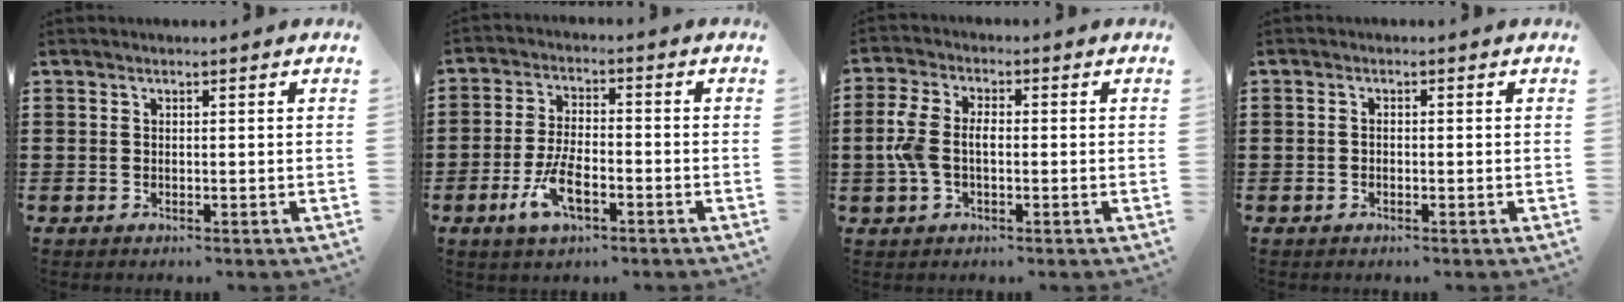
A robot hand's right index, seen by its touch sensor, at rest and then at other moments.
{"total": 6.3, "force": [-2.9, 2.6, 5.0], "torque": [-0.114, -0.001, -0.058]}
{"total": 5.2, "force": [-0.5, 3.0, 4.2], "torque": [-0.116, -0.005, -0.020]}
{"total": 0.8, "force": [-0.7, 0.2, 0.3], "torque": [-0.007, -0.005, -0.013]}